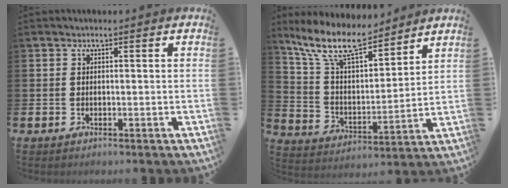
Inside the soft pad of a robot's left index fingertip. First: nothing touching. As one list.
[{"total": 11.4, "force": [9.5, 3.1, 5.4], "torque": [-0.139, -0.046, 0.170]}]